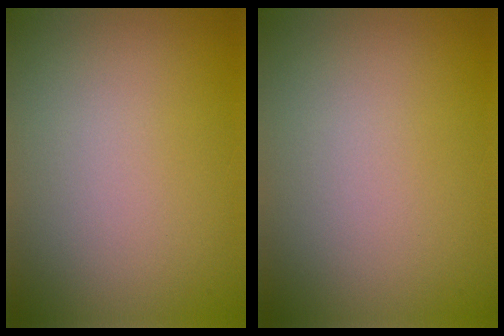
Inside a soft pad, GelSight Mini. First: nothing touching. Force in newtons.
{"total": 0.0}